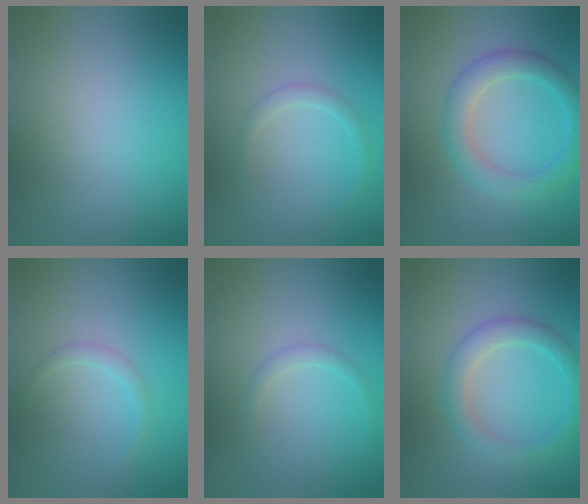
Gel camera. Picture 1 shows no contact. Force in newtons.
{"total": 1.1, "press": 1.1, "slide": 0.1}
{"total": 3.5, "press": 3.5, "slide": 0.0}
{"total": 0.9, "press": 0.9, "slide": 0.1}
{"total": 0.9, "press": 0.9, "slide": 0.1}
{"total": 3.0, "press": 3.0, "slide": 0.1}